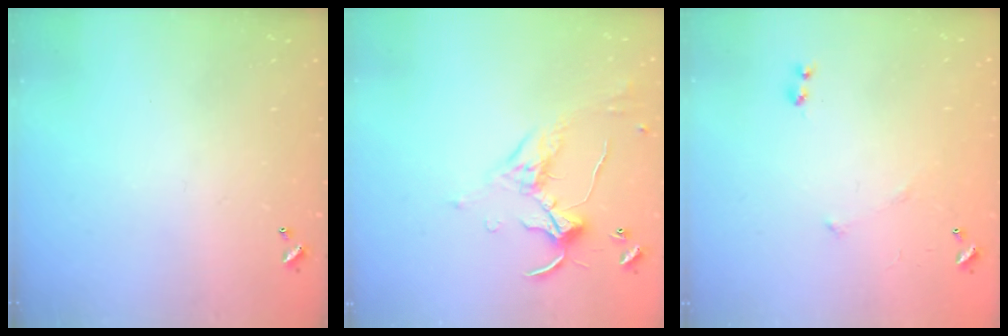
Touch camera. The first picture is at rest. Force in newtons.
{"total": 1.2, "press": 0.8, "slide": 0.8}
{"total": 5.7, "press": 5.7, "slide": 0.8}